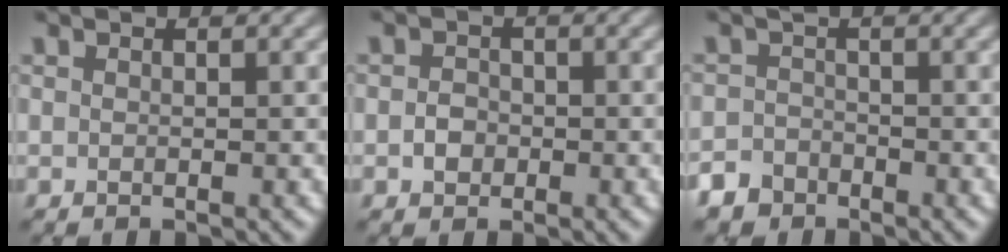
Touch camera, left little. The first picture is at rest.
{"total": 1.5, "force": [-0.5, 1.2, 0.7], "torque": [-0.013, 0.000, -0.012]}
{"total": 2.3, "force": [-1.7, 1.5, 0.3], "torque": [-0.001, -0.004, -0.036]}